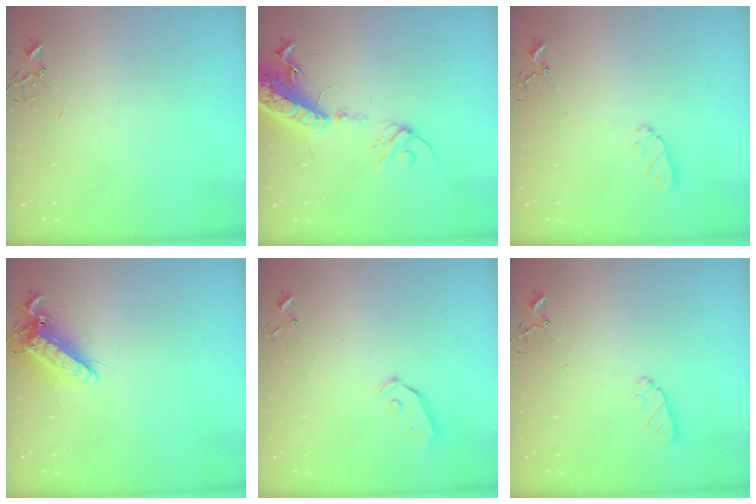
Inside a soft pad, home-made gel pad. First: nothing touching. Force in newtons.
{"total": 17.4, "press": 16.9, "slide": 4.1}
{"total": 6.0, "press": 6.0, "slide": 0.3}
{"total": 12.8, "press": 12.7, "slide": 1.9}
{"total": 4.9, "press": 4.9, "slide": 0.2}
{"total": 5.0, "press": 5.0, "slide": 0.5}